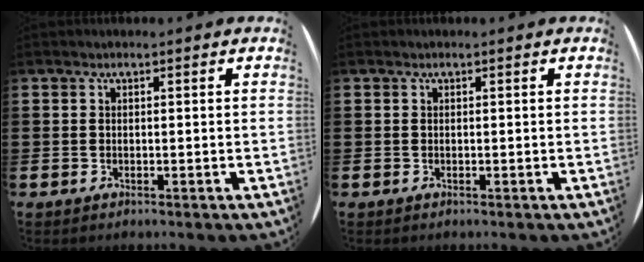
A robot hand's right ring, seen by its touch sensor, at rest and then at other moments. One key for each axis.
{"total": 0.0}